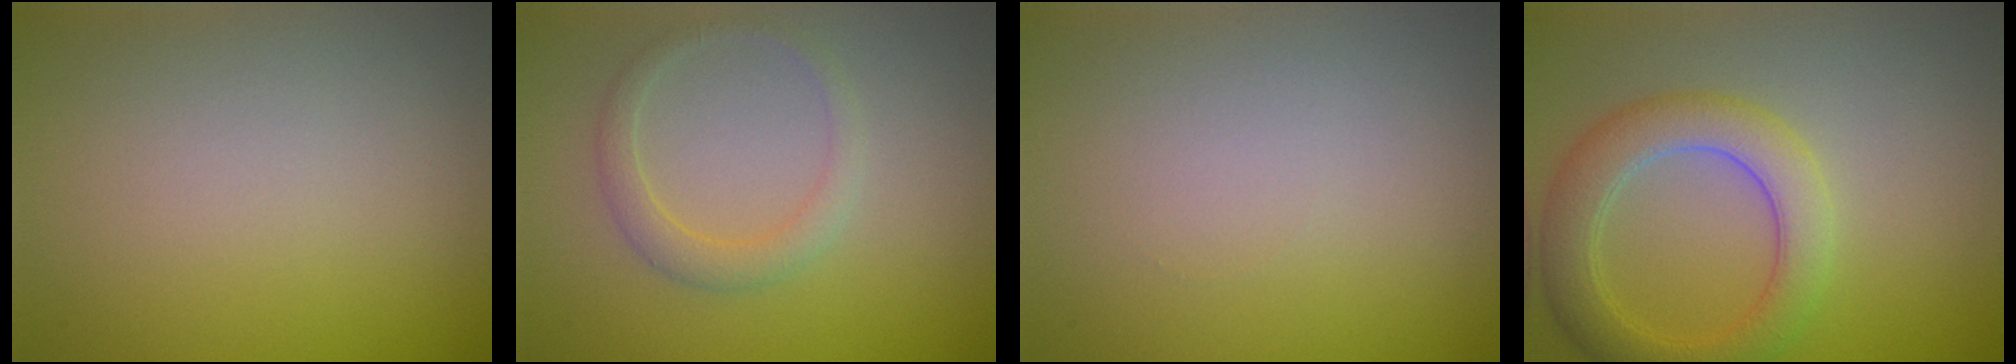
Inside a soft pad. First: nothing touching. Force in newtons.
{"total": 1.9, "press": 1.9, "slide": 0.1}
{"total": 0.0}
{"total": 4.7, "press": 4.7, "slide": 0.2}